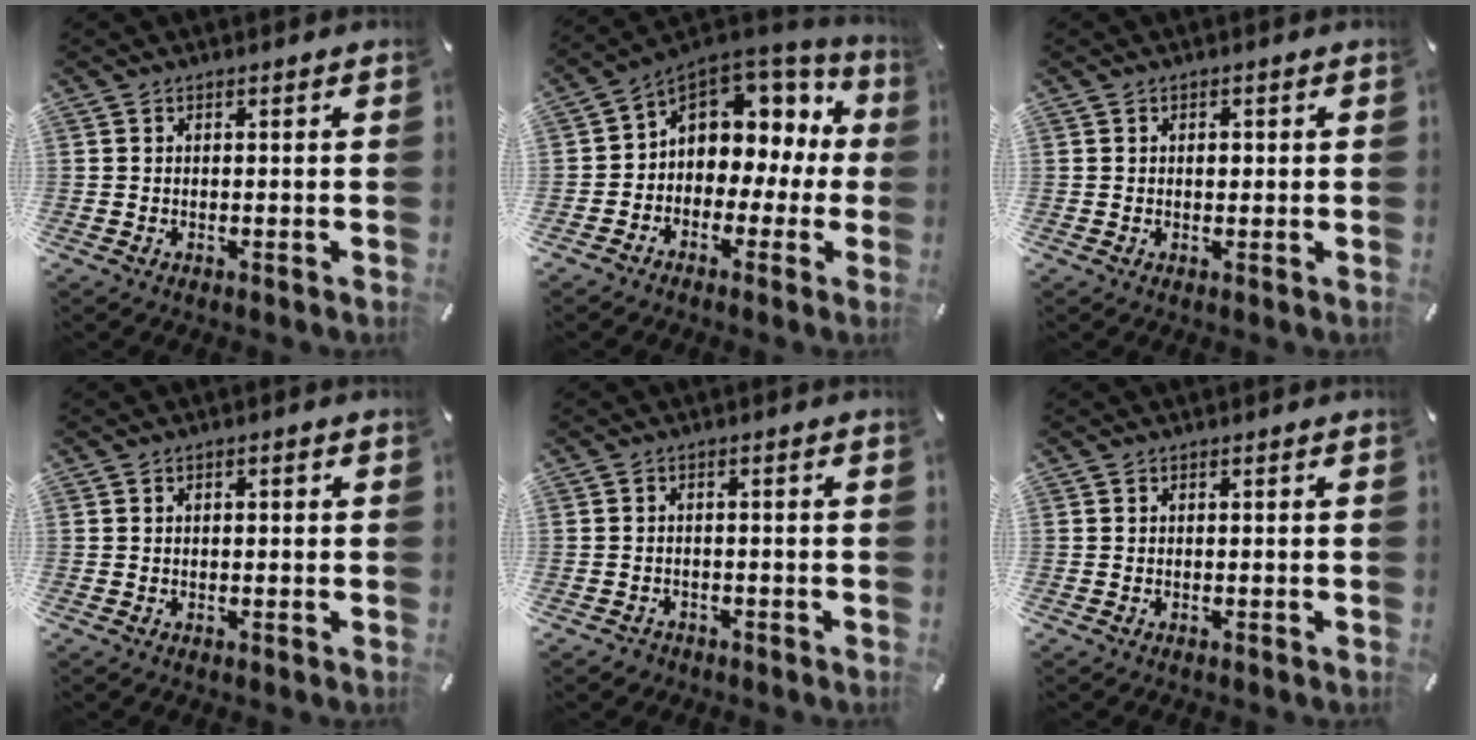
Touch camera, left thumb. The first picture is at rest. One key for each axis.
{"total": 8.3, "fx": 2.8, "fy": 7.0, "fz": 3.5, "tx": -0.064, "ty": -0.025, "tz": 0.054}
{"total": 1.5, "fx": 0.1, "fy": 1.2, "fz": 0.9, "tx": -0.010, "ty": 0.004, "tz": -0.002}
{"total": 1.1, "fx": 0.1, "fy": 0.7, "fz": 0.8, "tx": -0.017, "ty": 0.005, "tz": -0.001}
{"total": 1.9, "fx": -1.3, "fy": 1.3, "fz": 0.5, "tx": -0.009, "ty": 0.009, "tz": -0.030}
{"total": 0.0}